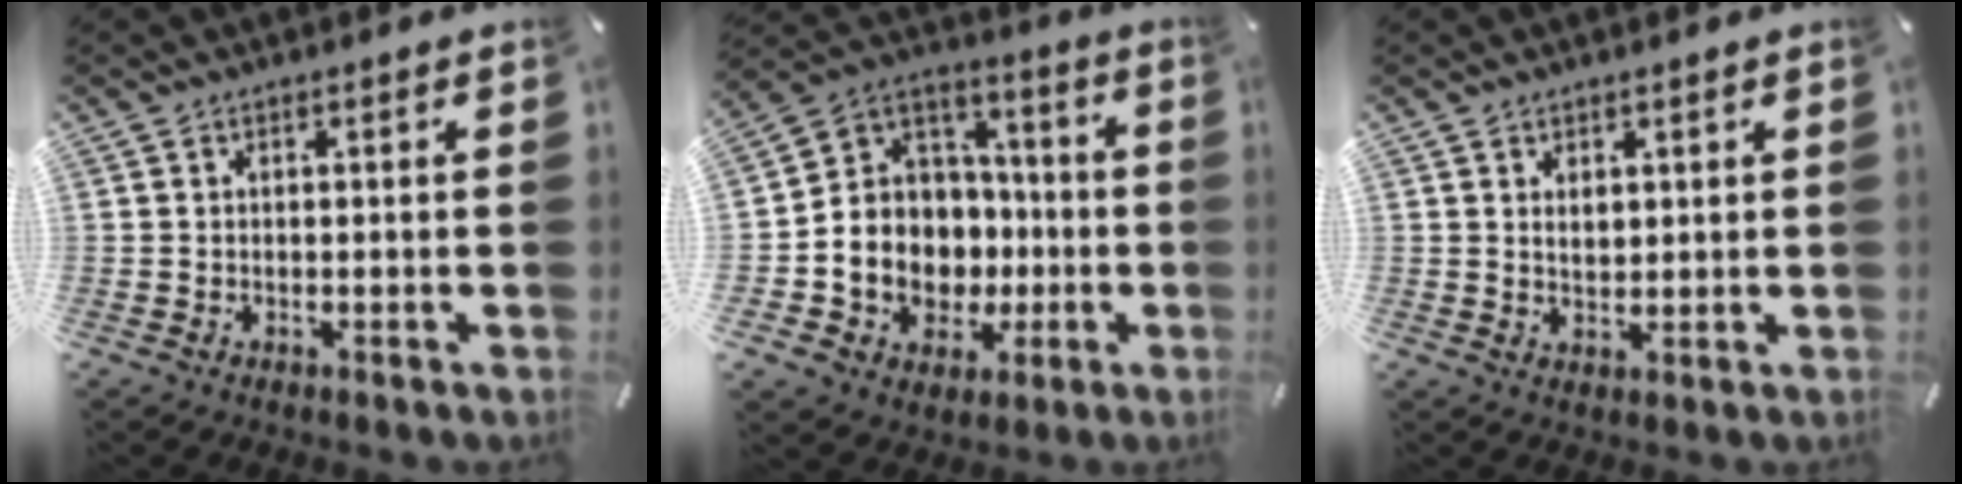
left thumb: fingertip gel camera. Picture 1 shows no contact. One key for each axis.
{"total": 11.6, "fx": -2.6, "fy": 11.0, "fz": 2.4, "tx": -0.052, "ty": -0.006, "tz": -0.035}
{"total": 2.2, "fx": 1.3, "fy": 1.4, "fz": 1.1, "tx": -0.015, "ty": -0.001, "tz": 0.022}